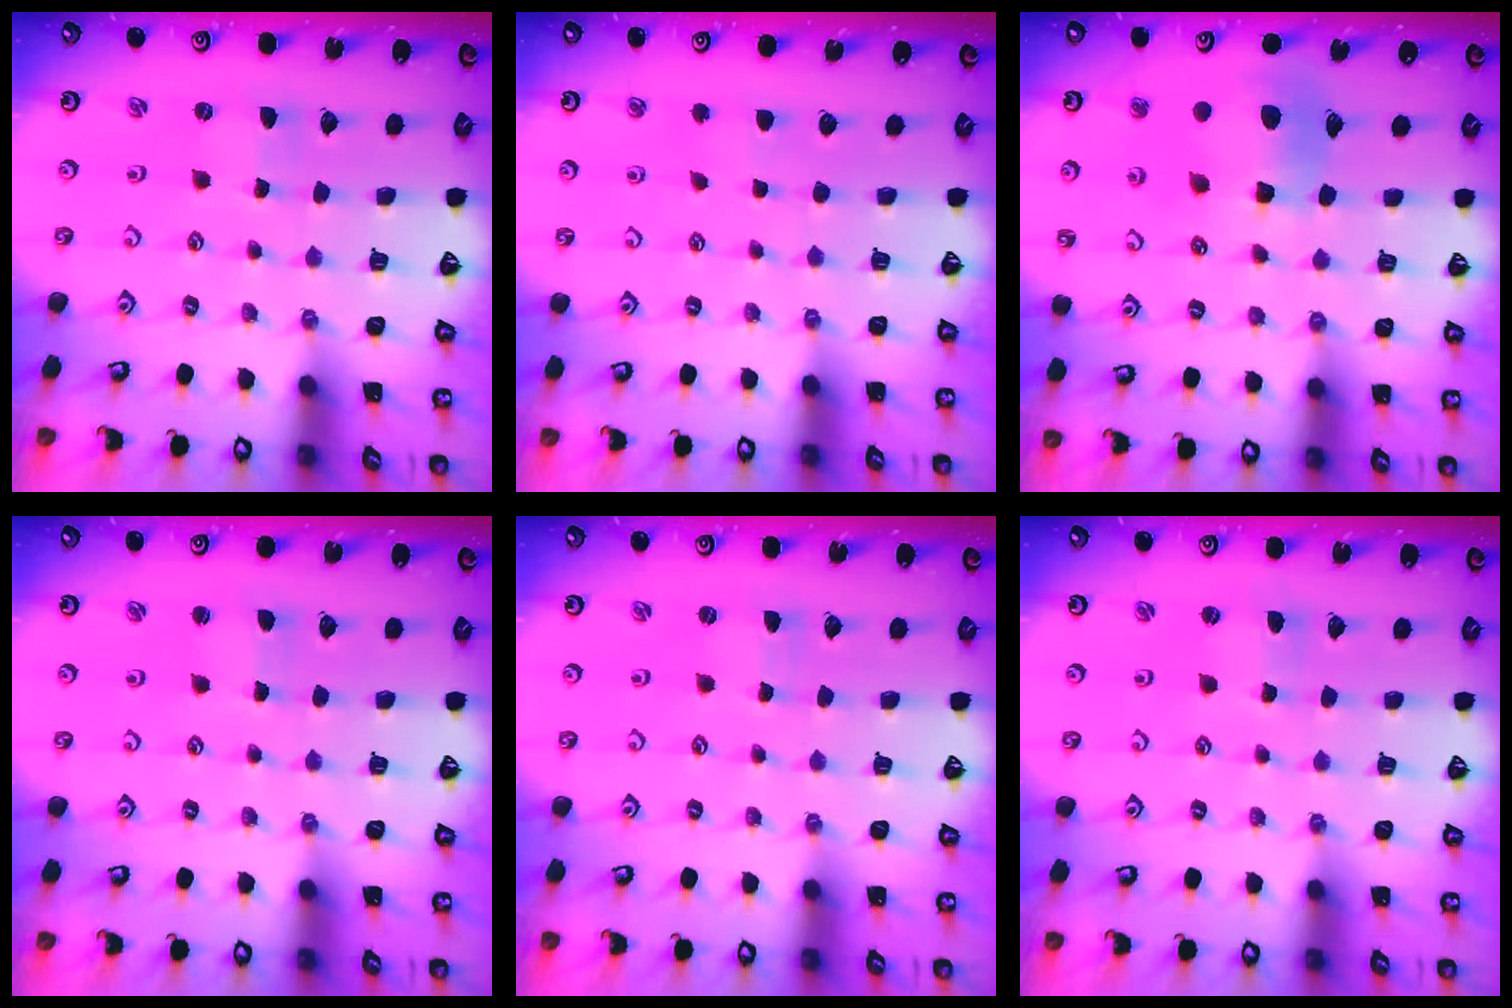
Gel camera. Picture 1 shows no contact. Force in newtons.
{"total": 2.4, "press": 2.4, "slide": 0.3}
{"total": 12.8, "press": 12.7, "slide": 1.5}
{"total": 1.0, "press": 1.0, "slide": 0.1}
{"total": 0.0}
{"total": 0.6, "press": 0.6, "slide": 0.2}